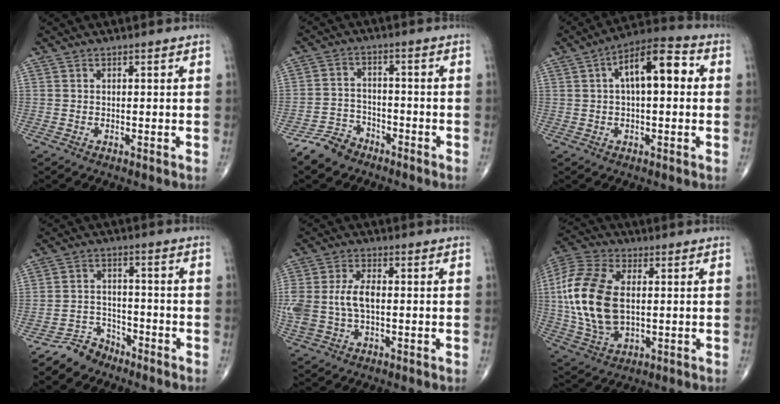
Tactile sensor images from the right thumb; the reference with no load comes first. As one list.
[{"total": 5.9, "force": [-4.8, 3.4, 1.1], "torque": [-0.008, 0.027, -0.095]}, {"total": 12.1, "force": [2.4, 5.3, 10.6], "torque": [-0.159, 0.032, 0.028]}, {"total": 5.4, "force": [-4.6, 2.7, -0.1], "torque": [0.025, 0.038, -0.092]}, {"total": 9.7, "force": [-0.2, 5.7, 7.9], "torque": [-0.184, 0.014, 0.002]}, {"total": 18.9, "force": [1.1, 11.1, 15.2], "torque": [-0.327, -0.001, 0.023]}]